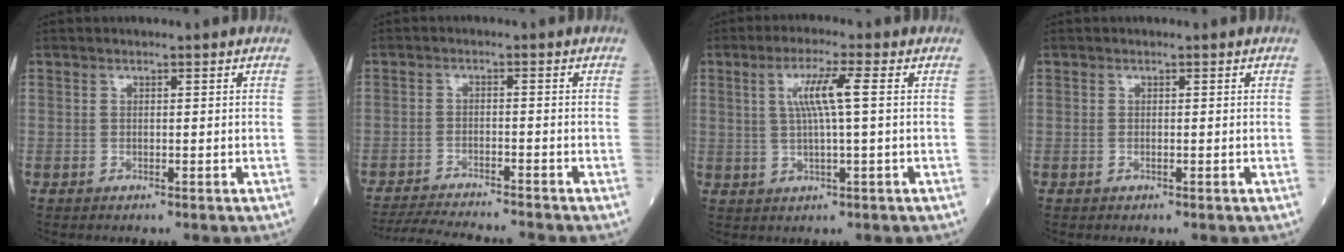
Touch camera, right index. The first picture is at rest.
{"total": 10.4, "force": [-9.7, -0.4, 3.5], "torque": [-0.049, -0.014, -0.156]}
{"total": 5.8, "force": [1.2, -0.3, 5.6], "torque": [-0.110, 0.006, 0.025]}
{"total": 0.0}